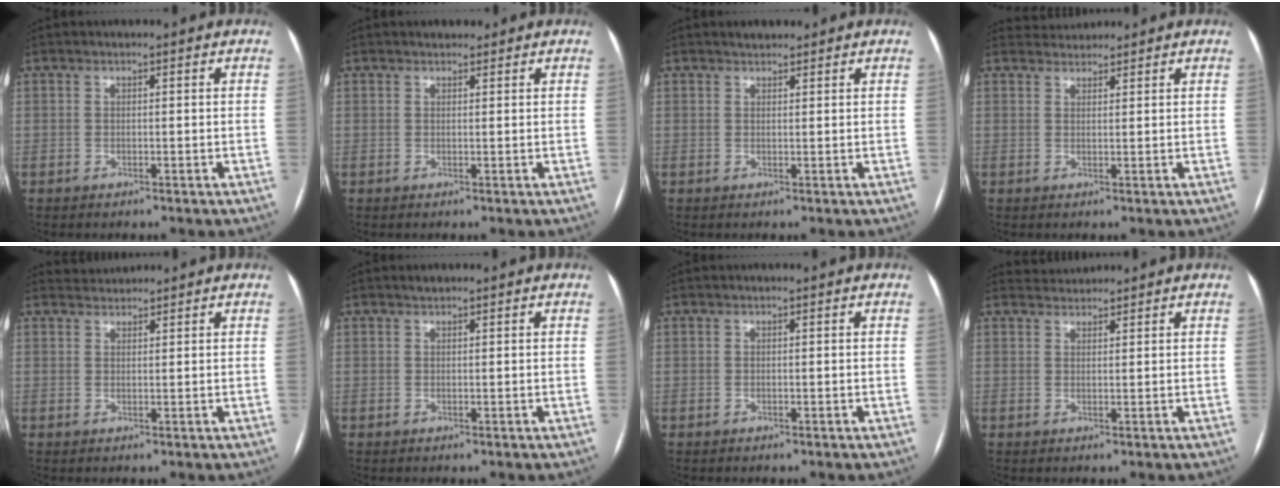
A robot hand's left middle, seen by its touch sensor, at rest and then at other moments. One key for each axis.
{"total": 1.7, "fx": 1.4, "fy": 0.8, "fz": 0.5, "tx": -0.009, "ty": 0.010, "tz": 0.018}
{"total": 1.7, "fx": 1.5, "fy": 0.7, "fz": 0.5, "tx": -0.012, "ty": 0.009, "tz": 0.024}
{"total": 2.4, "fx": 2.3, "fy": 0.4, "fz": -0.5, "tx": 0.000, "ty": 0.018, "tz": 0.045}
{"total": 1.8, "fx": 1.7, "fy": 0.0, "fz": -0.6, "tx": -0.002, "ty": 0.011, "tz": 0.036}
{"total": 0.7, "fx": 0.6, "fy": 0.2, "fz": 0.2, "tx": -0.011, "ty": 0.006, "tz": 0.013}
{"total": 0.0}
{"total": 2.1, "fx": 2.0, "fy": 0.1, "fz": -0.6, "tx": -0.001, "ty": 0.013, "tz": 0.041}